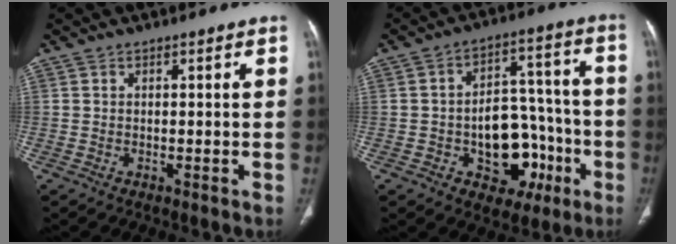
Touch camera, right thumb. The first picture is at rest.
{"total": 14.7, "force": [-4.8, 9.9, 9.7], "torque": [-0.087, 0.052, -0.061]}